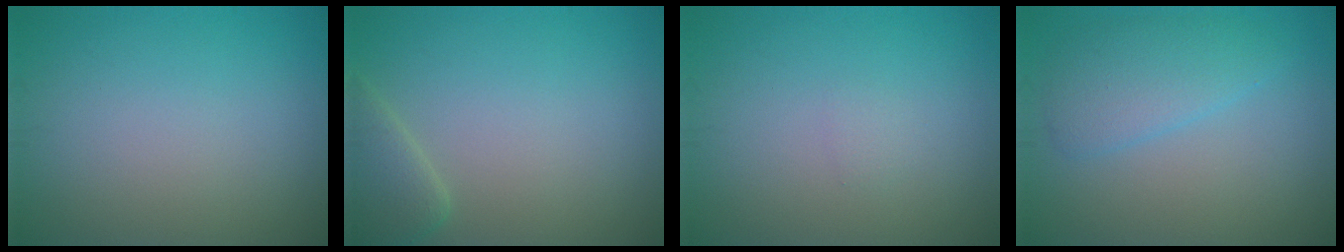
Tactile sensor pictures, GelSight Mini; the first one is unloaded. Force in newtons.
{"total": 2.6, "press": 2.5, "slide": 0.3}
{"total": 0.5, "press": 0.5, "slide": 0.1}
{"total": 3.3, "press": 3.3, "slide": 0.1}